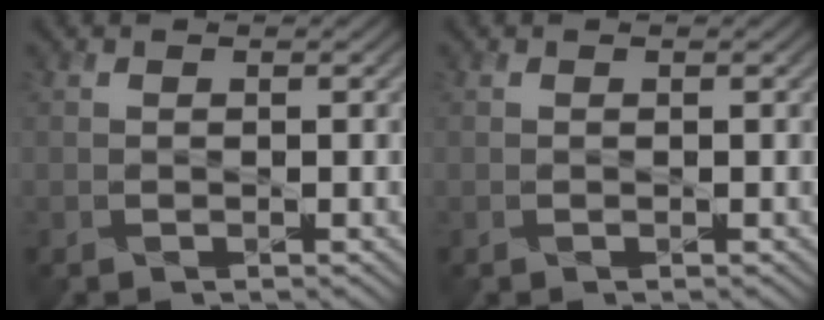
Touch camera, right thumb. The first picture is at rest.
{"total": 0.0}